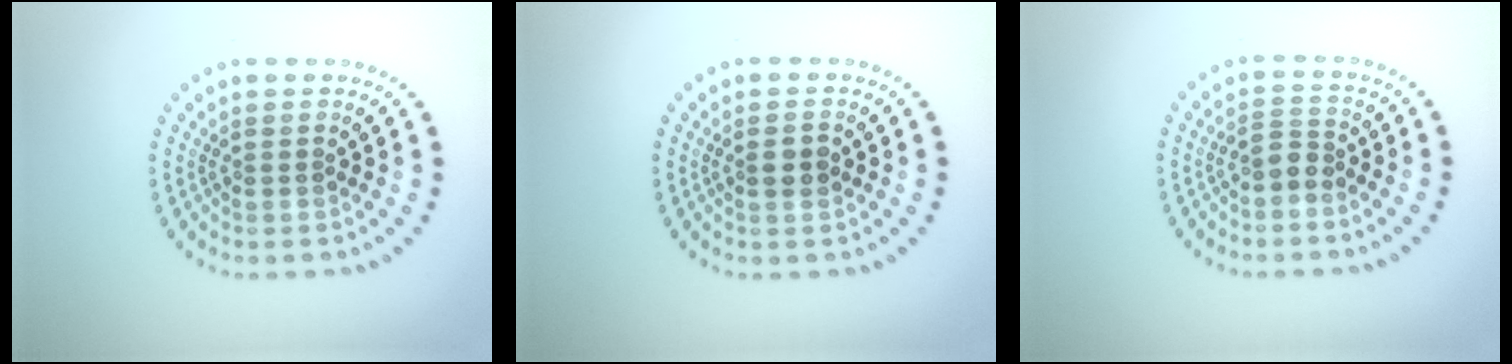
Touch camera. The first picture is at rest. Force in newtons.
{"total": 1.5, "press": 1.4, "slide": 0.3}
{"total": 1.8, "press": 1.5, "slide": 1.1}